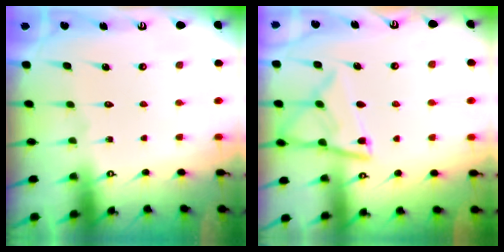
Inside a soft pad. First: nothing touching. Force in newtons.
{"total": 12.3, "press": 12.2, "slide": 1.3}